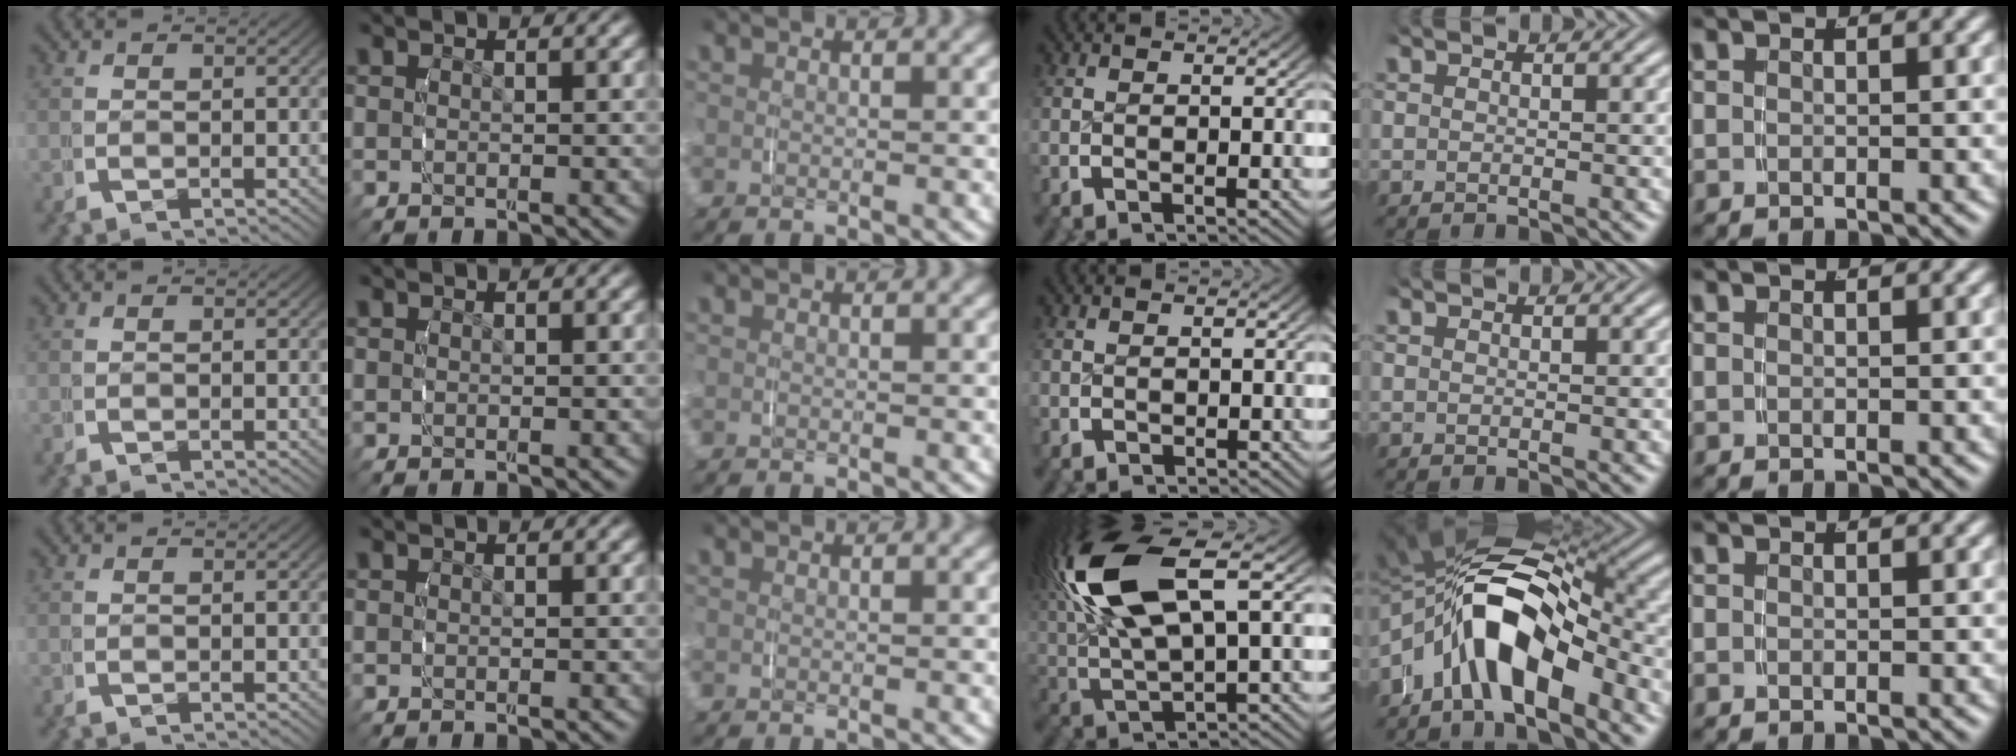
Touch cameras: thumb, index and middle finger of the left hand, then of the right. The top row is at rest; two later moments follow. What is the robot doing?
{"motion": "grasp_and_lifting", "object": "fork"}